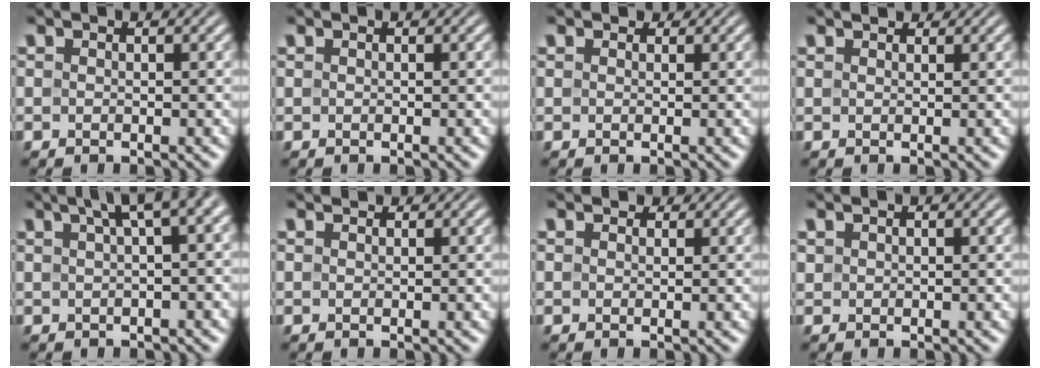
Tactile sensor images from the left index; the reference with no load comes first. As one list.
[{"total": 0.0}, {"total": 1.1, "force": [0.8, 0.6, 0.3], "torque": [-0.007, -0.003, 0.002]}, {"total": 1.5, "force": [1.4, 0.5, 0.4], "torque": [-0.015, 0.001, 0.017]}, {"total": 5.8, "force": [2.3, 1.6, 5.1], "torque": [-0.049, 0.023, 0.037]}, {"total": 1.4, "force": [1.3, 0.4, 0.4], "torque": [-0.012, -0.003, 0.013]}, {"total": 1.6, "force": [1.3, 0.8, 0.5], "torque": [-0.011, -0.004, 0.013]}, {"total": 0.5, "force": [0.4, 0.3, 0.1], "torque": [-0.002, 0.001, 0.013]}]